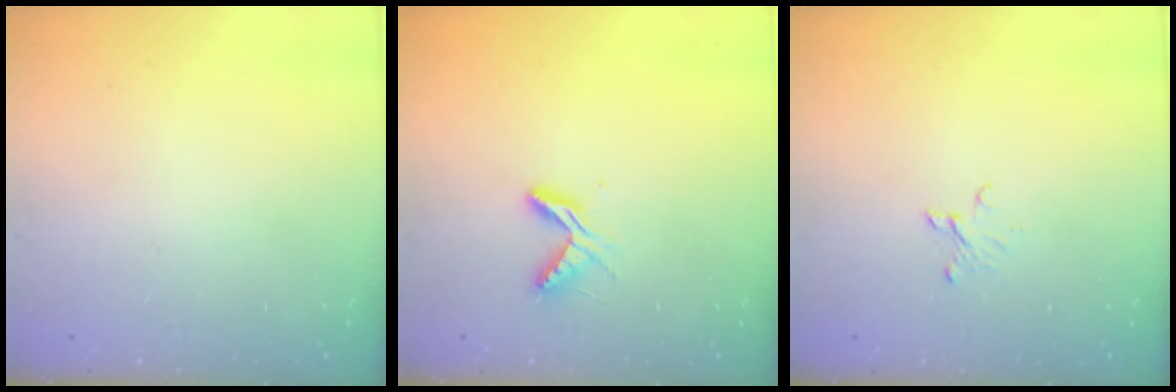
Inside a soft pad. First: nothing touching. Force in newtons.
{"total": 5.4, "press": 5.4, "slide": 0.5}
{"total": 3.0, "press": 3.0, "slide": 0.3}